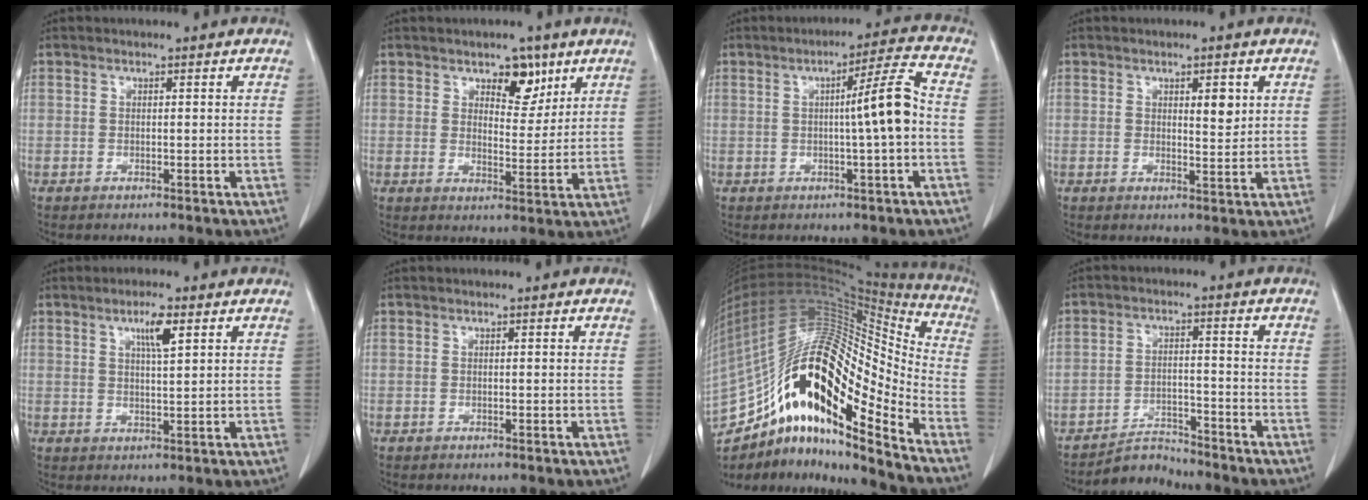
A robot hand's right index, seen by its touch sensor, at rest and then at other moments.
{"total": 5.7, "force": [3.6, 2.9, 3.4], "torque": [-0.043, -0.002, 0.055]}
{"total": 7.3, "force": [-0.4, -0.7, 7.2], "torque": [-0.107, 0.011, -0.008]}
{"total": 3.2, "force": [1.2, 1.0, 2.8], "torque": [-0.040, -0.007, 0.020]}
{"total": 4.1, "force": [2.1, 0.4, 3.5], "torque": [-0.061, -0.002, 0.035]}
{"total": 0.0}
{"total": 29.2, "force": [-15.4, 7.6, 23.6], "torque": [-0.441, 0.022, -0.265]}
{"total": 4.4, "force": [-4.3, 0.6, -0.8], "torque": [0.013, 0.001, -0.070]}